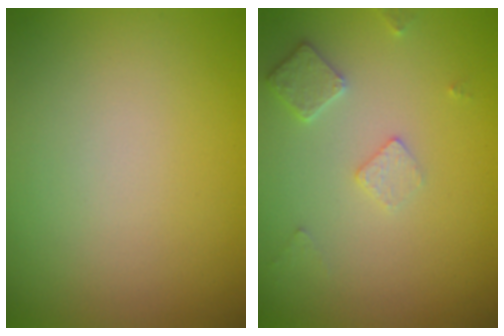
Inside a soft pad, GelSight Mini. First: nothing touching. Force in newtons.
{"total": 2.1, "press": 2.1, "slide": 0.3}